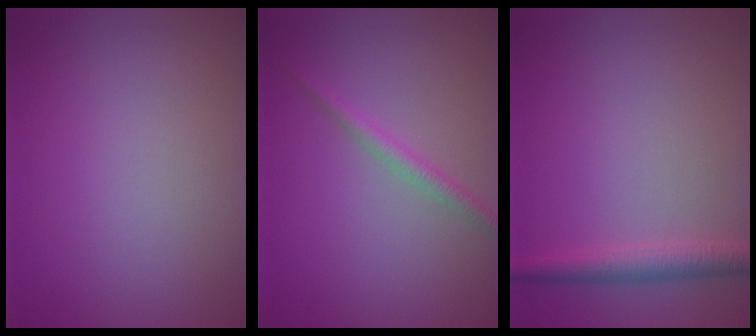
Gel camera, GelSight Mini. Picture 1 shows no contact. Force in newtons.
{"total": 1.6, "press": 1.6, "slide": 0.0}
{"total": 2.4, "press": 2.4, "slide": 0.1}